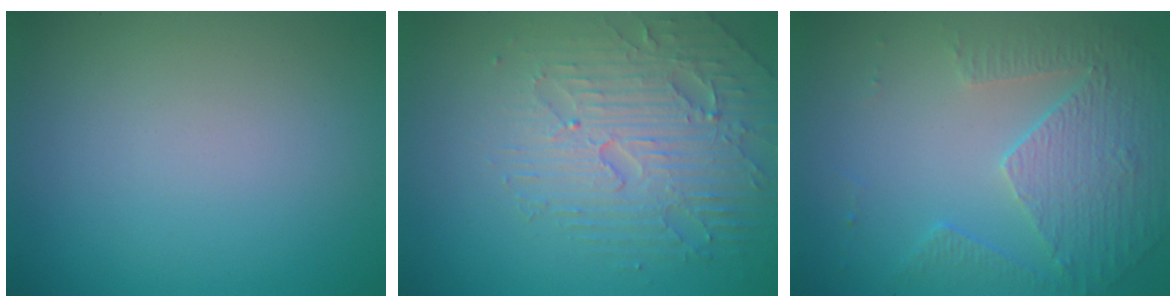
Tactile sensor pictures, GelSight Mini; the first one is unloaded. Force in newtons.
{"total": 4.7, "press": 4.6, "slide": 0.9}
{"total": 5.2, "press": 3.6, "slide": 3.7}